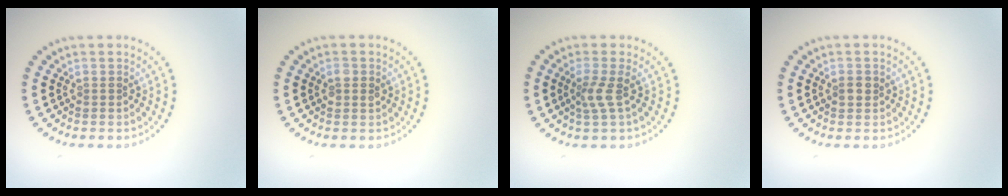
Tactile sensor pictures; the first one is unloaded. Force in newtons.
{"total": 1.2, "press": 1.2, "slide": 0.3}
{"total": 1.9, "press": 1.4, "slide": 1.3}
{"total": 1.2, "press": 1.1, "slide": 0.2}